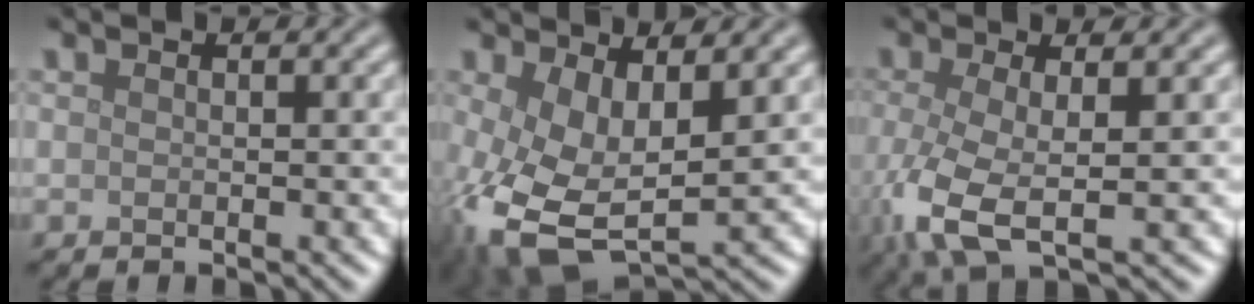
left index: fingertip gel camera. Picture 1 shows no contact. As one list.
[{"total": 8.8, "force": [-0.5, 5.0, 7.3], "torque": [-0.176, -0.030, 0.002]}, {"total": 6.0, "force": [-1.4, 2.4, 5.3], "torque": [-0.136, -0.022, -0.028]}]